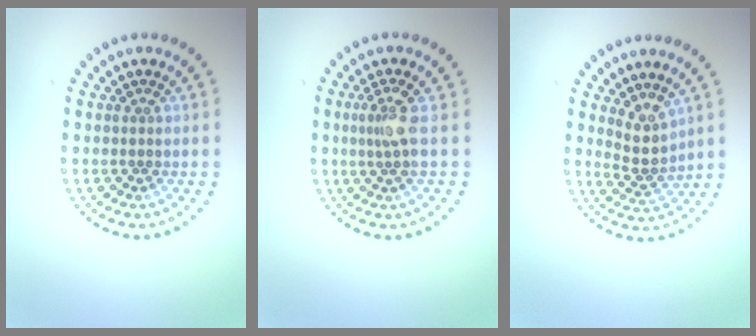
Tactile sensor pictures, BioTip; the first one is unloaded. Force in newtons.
{"total": 2.1, "press": 1.5, "slide": 1.5}
{"total": 2.8, "press": 2.0, "slide": 2.0}